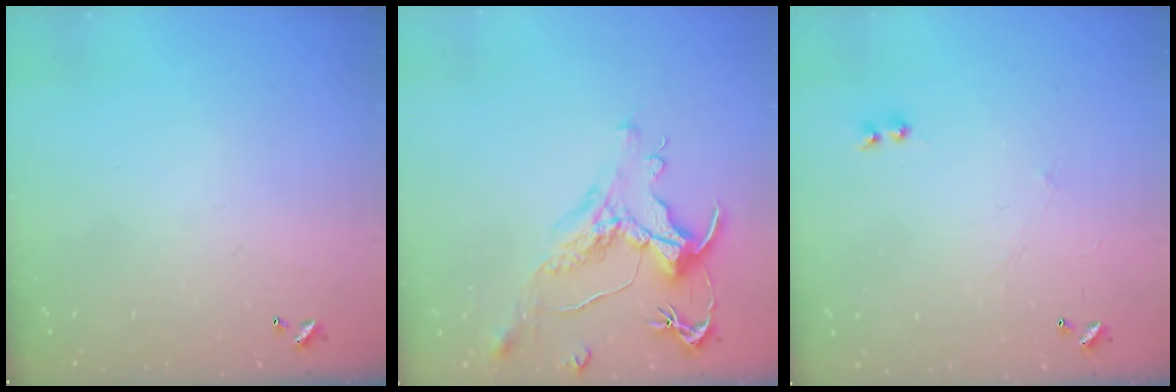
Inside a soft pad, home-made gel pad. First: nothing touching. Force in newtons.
{"total": 1.7, "press": 1.1, "slide": 1.3}
{"total": 1.2, "press": 1.2, "slide": 0.3}